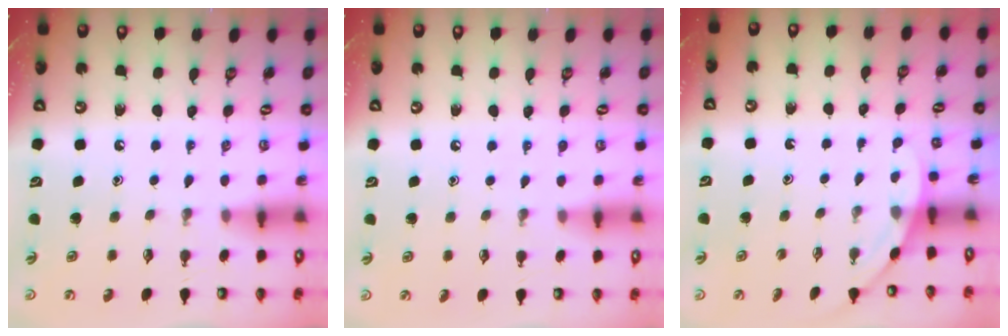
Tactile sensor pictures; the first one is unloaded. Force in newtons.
{"total": 2.7, "press": 2.7, "slide": 0.2}
{"total": 2.0, "press": 2.0, "slide": 0.0}